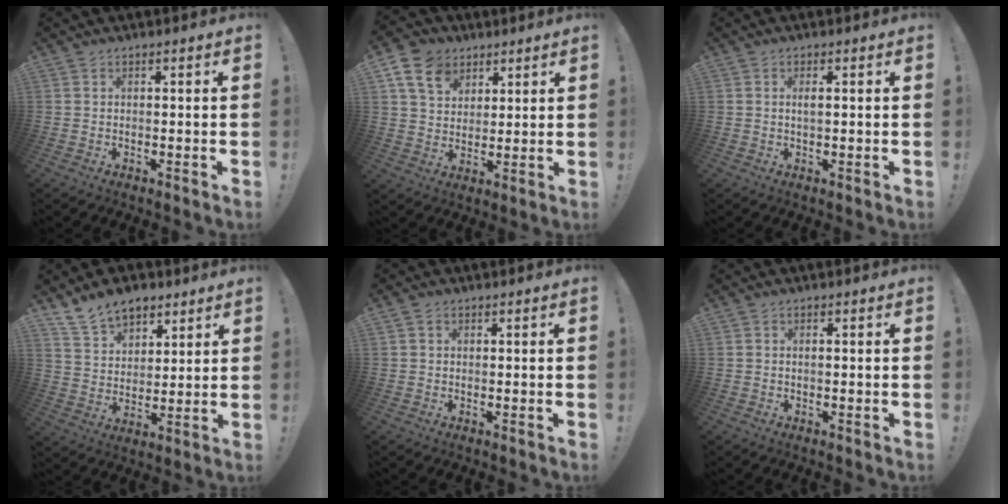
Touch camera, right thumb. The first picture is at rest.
{"total": 11.7, "force": [6.1, 8.5, 5.3], "torque": [-0.088, -0.023, 0.121]}
{"total": 1.6, "force": [0.3, 0.3, 1.6], "torque": [-0.016, -0.006, 0.002]}
{"total": 11.8, "force": [8.5, 7.3, 3.7], "torque": [-0.061, -0.055, 0.165]}
{"total": 1.0, "force": [0.3, 0.9, 0.4], "torque": [-0.003, 0.001, 0.004]}
{"total": 0.7, "force": [0.1, 0.0, 0.7], "torque": [-0.014, 0.001, 0.002]}